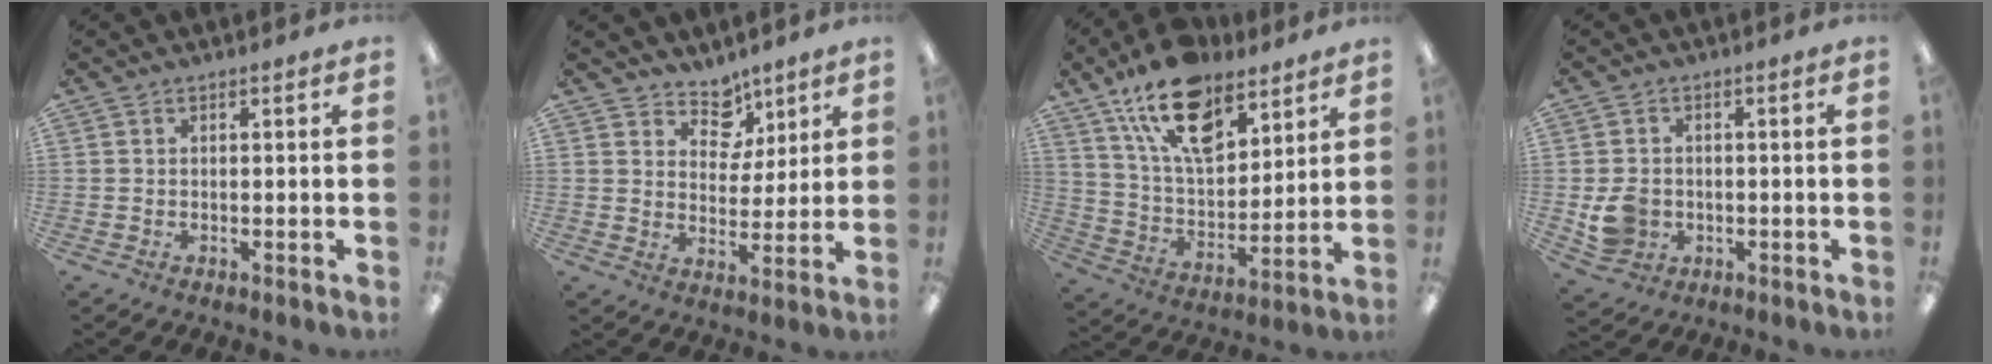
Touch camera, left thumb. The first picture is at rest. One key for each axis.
{"total": 8.1, "fx": 6.0, "fy": 5.1, "fz": 1.5, "tx": -0.019, "ty": -0.042, "tz": 0.112}
{"total": 18.2, "fx": 11.8, "fy": 9.4, "fz": 10.2, "tx": -0.177, "ty": -0.052, "tz": 0.211}
{"total": 6.3, "fx": -0.9, "fy": 5.5, "fz": 2.8, "tx": -0.048, "ty": 0.007, "tz": -0.014}